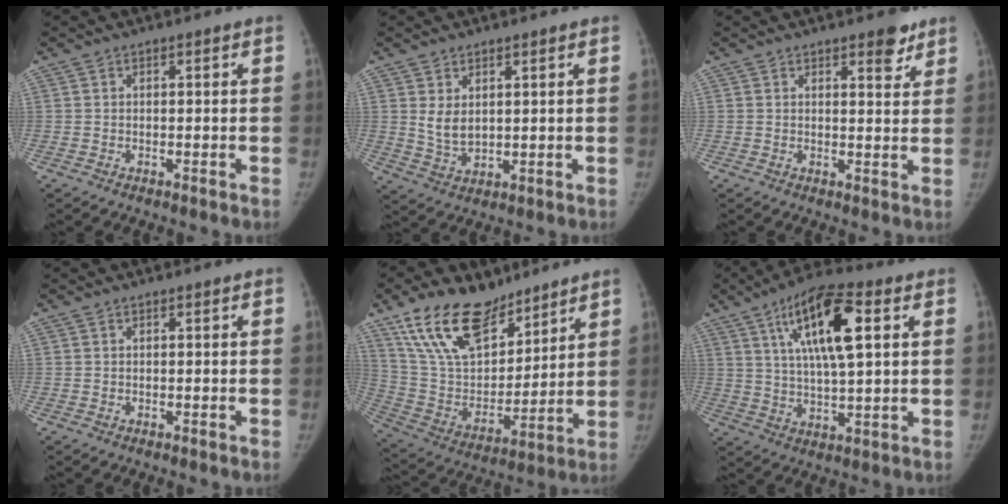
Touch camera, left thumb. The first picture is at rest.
{"total": 4.5, "force": [1.7, 2.8, 3.1], "torque": [-0.047, -0.021, 0.042]}
{"total": 4.3, "force": [3.0, 1.6, 2.6], "torque": [-0.017, -0.018, 0.038]}
{"total": 0.0}
{"total": 21.1, "force": [14.5, 10.7, 11.0], "torque": [-0.161, -0.054, 0.274]}
{"total": 16.0, "force": [6.0, 5.2, 13.9], "torque": [-0.234, -0.005, 0.099]}